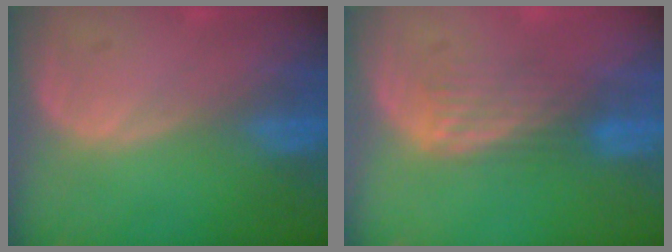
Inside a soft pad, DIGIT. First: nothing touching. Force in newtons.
{"total": 4.3, "press": 3.6, "slide": 2.4}